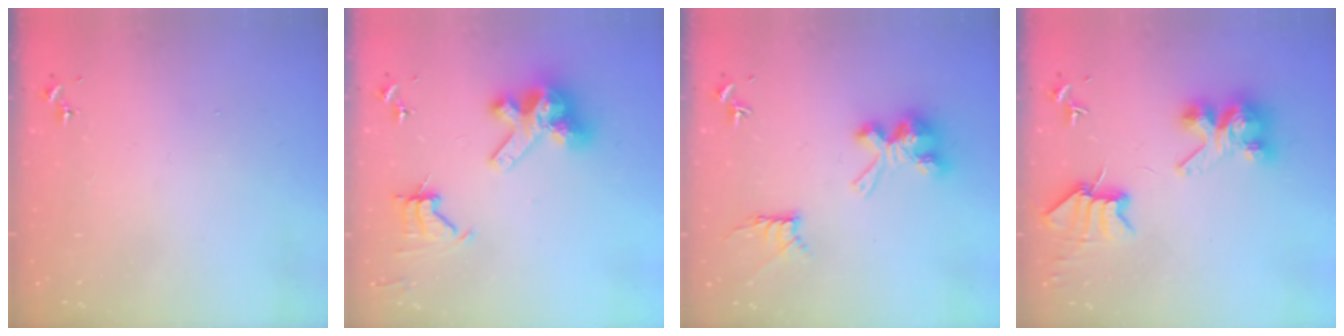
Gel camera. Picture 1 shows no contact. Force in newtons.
{"total": 14.8, "press": 14.7, "slide": 1.8}
{"total": 11.6, "press": 11.6, "slide": 0.3}
{"total": 8.7, "press": 8.6, "slide": 1.2}